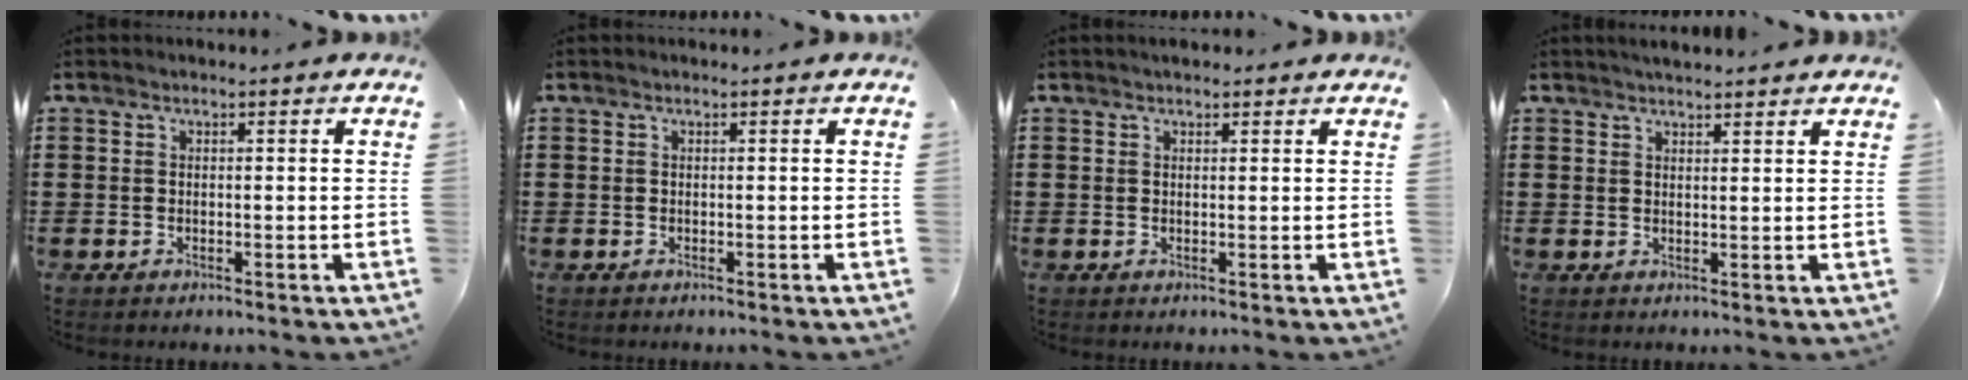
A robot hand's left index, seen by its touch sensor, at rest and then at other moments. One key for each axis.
{"total": 0.0}
{"total": 1.0, "fx": 0.9, "fy": 0.3, "fz": 0.3, "tx": -0.007, "ty": 0.004, "tz": 0.017}
{"total": 2.1, "fx": 2.1, "fy": 0.0, "fz": 0.4, "tx": -0.011, "ty": -0.001, "tz": 0.039}